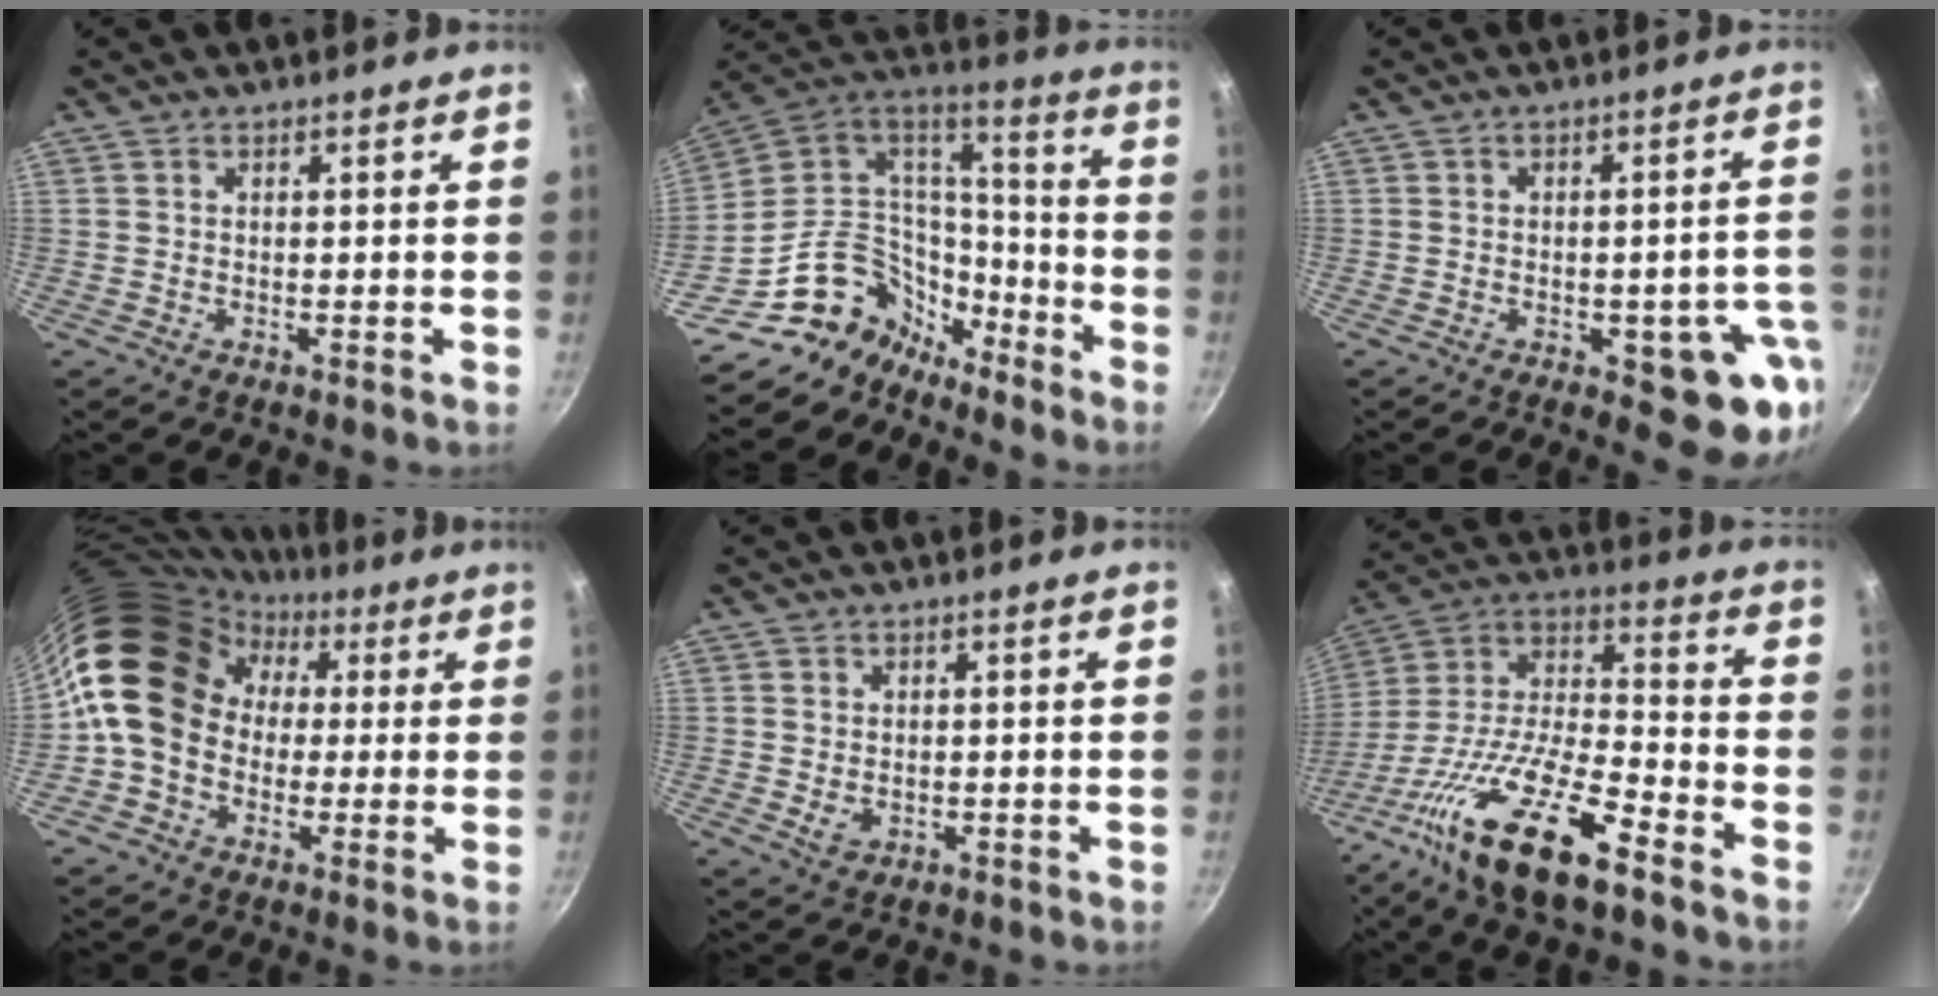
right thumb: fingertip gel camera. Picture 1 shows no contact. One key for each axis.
{"total": 17.8, "fx": -12.0, "fy": 12.0, "fz": 5.3, "tx": -0.038, "ty": 0.122, "tz": -0.221}
{"total": 11.2, "fx": -3.8, "fy": 5.2, "fz": 9.2, "tx": -0.048, "ty": 0.012, "tz": -0.046}
{"total": 18.0, "fx": 1.5, "fy": 14.9, "fz": 10.0, "tx": -0.153, "ty": 0.048, "tz": 0.013}
{"total": 2.8, "fx": -0.1, "fy": 2.4, "fz": 1.5, "tx": -0.023, "ty": -0.006, "tz": 0.002}
{"total": 22.1, "fx": -12.8, "fy": 7.2, "fz": 16.5, "tx": -0.297, "ty": 0.065, "tz": -0.251}